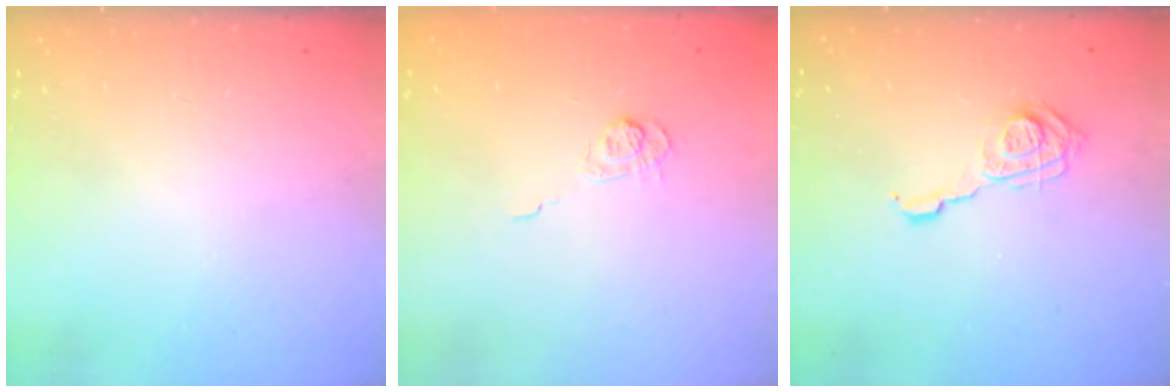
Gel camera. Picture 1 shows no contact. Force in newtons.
{"total": 3.1, "press": 2.7, "slide": 1.6}
{"total": 10.4, "press": 10.4, "slide": 0.4}